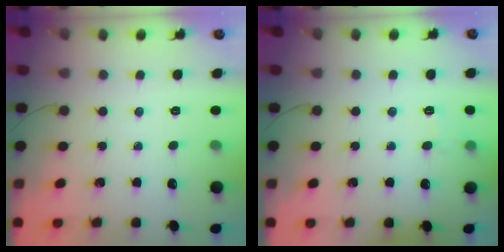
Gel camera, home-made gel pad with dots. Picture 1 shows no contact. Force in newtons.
{"total": 6.6, "press": 6.4, "slide": 1.6}